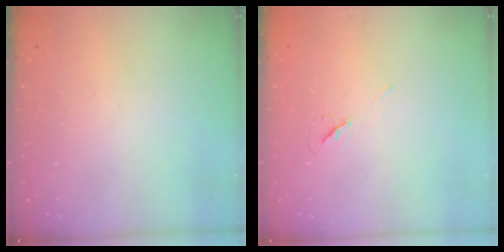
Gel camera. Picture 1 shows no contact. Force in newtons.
{"total": 6.4, "press": 5.8, "slide": 2.5}